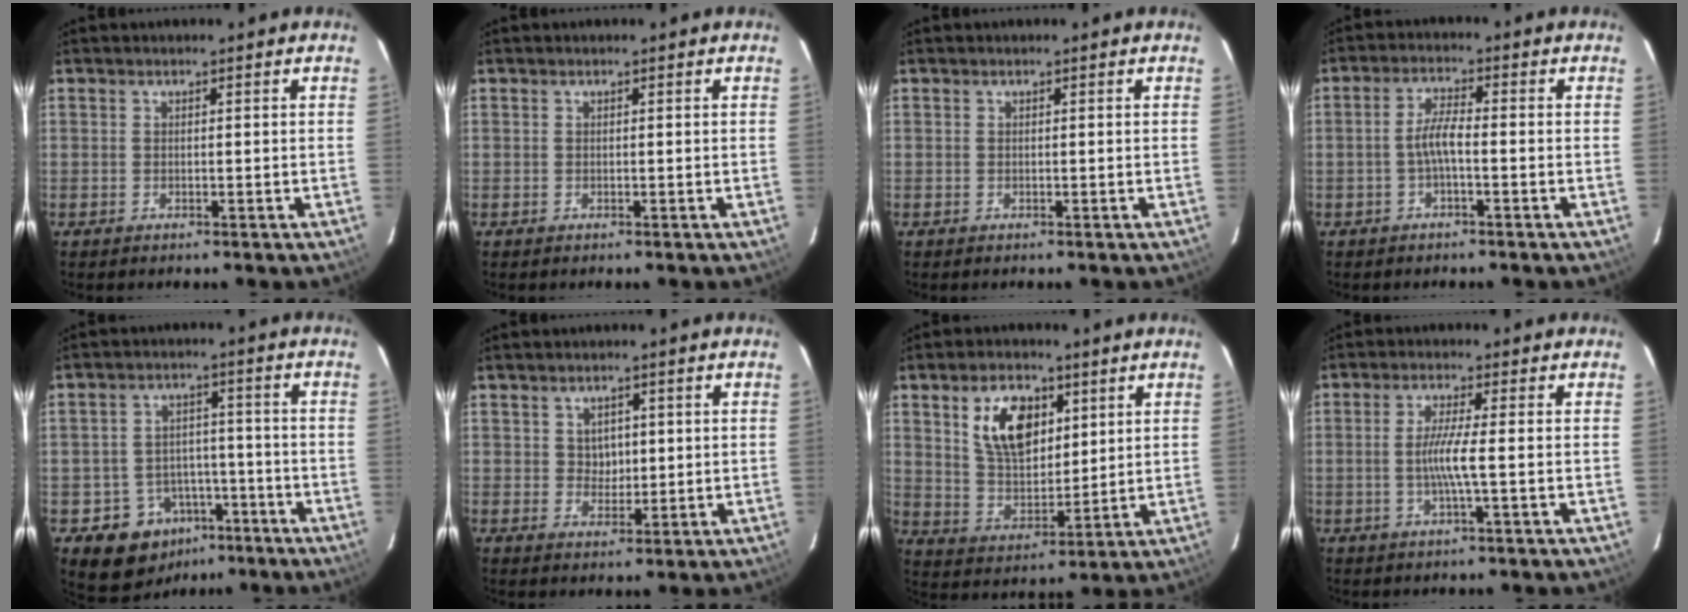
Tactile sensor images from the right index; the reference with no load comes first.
{"total": 0.0}
{"total": 0.0}
{"total": 3.7, "force": [-1.2, 0.6, 3.4], "torque": [-0.072, 0.008, -0.025]}
{"total": 10.3, "force": [-5.9, 8.1, 2.3], "torque": [-0.055, 0.032, -0.065]}
{"total": 3.3, "force": [0.7, 2.9, 1.4], "torque": [-0.018, 0.007, 0.015]}
{"total": 11.8, "force": [4.9, 6.8, 8.3], "torque": [-0.147, 0.013, 0.101]}
{"total": 5.6, "force": [-1.2, -0.5, 5.4], "torque": [-0.105, -0.004, -0.023]}